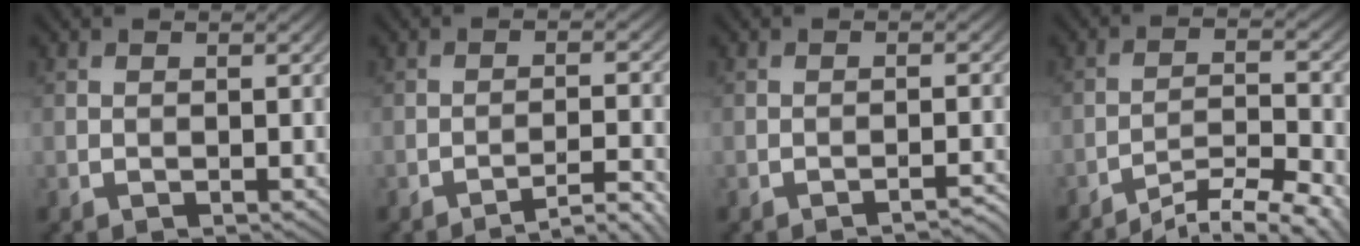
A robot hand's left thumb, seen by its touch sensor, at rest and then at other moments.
{"total": 3.2, "force": [-2.9, -0.7, 1.1], "torque": [-0.014, 0.013, -0.044]}
{"total": 2.0, "force": [-1.9, -0.7, 0.1], "torque": [0.001, 0.009, -0.027]}
{"total": 7.3, "force": [-6.4, 0.5, 3.3], "torque": [-0.056, 0.005, -0.102]}